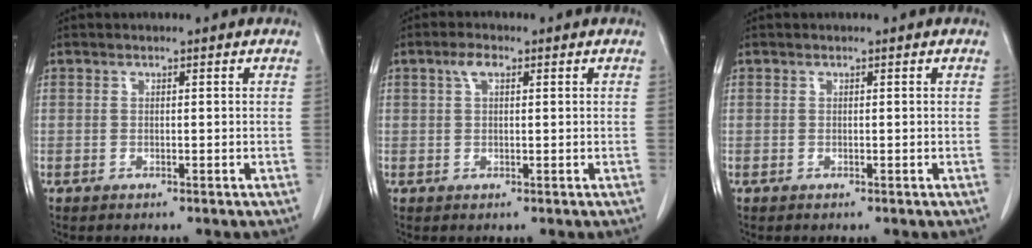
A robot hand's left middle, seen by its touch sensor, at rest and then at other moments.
{"total": 2.2, "force": [1.0, 0.9, 1.8], "torque": [-0.039, 0.010, 0.022]}
{"total": 0.0}